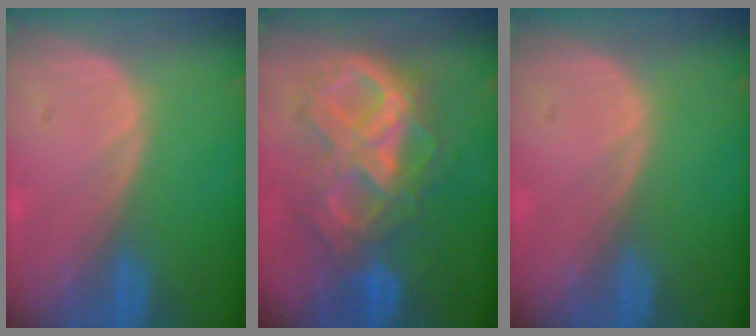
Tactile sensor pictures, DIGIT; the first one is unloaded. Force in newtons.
{"total": 10.6, "press": 10.6, "slide": 1.0}
{"total": 0.0}